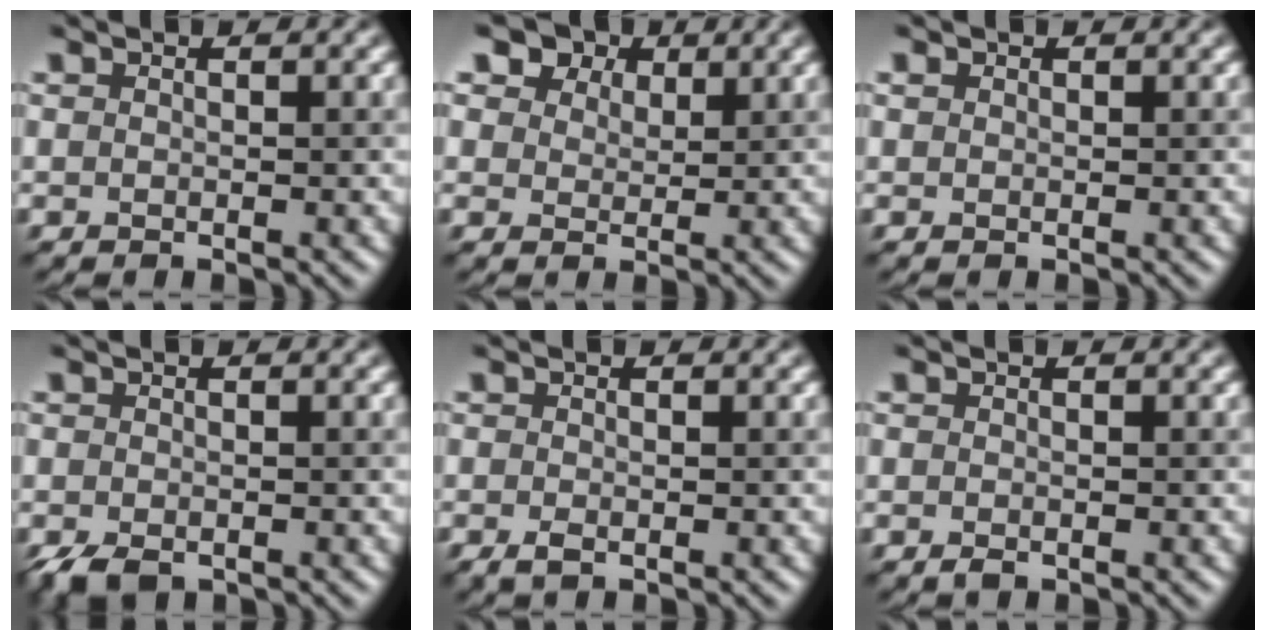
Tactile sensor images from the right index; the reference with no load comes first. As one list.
[{"total": 7.1, "force": [4.9, 4.3, 2.8], "torque": [-0.076, 0.006, 0.072]}, {"total": 0.5, "force": [0.4, 0.3, 0.0], "torque": [0.004, 0.002, 0.005]}, {"total": 2.9, "force": [-1.9, 1.5, 1.6], "torque": [-0.033, -0.006, -0.036]}, {"total": 1.2, "force": [-0.6, 0.5, 0.8], "torque": [-0.023, -0.003, -0.013]}, {"total": 0.8, "force": [-0.5, 0.4, 0.5], "torque": [-0.012, -0.001, -0.010]}]